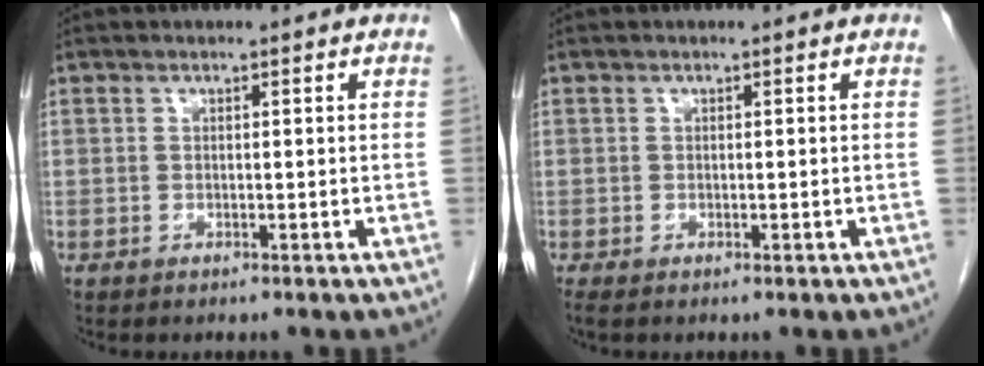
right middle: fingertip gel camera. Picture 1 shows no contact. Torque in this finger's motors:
{"motor_torque": [0.13, 0.10, -0.02, 0.02]}